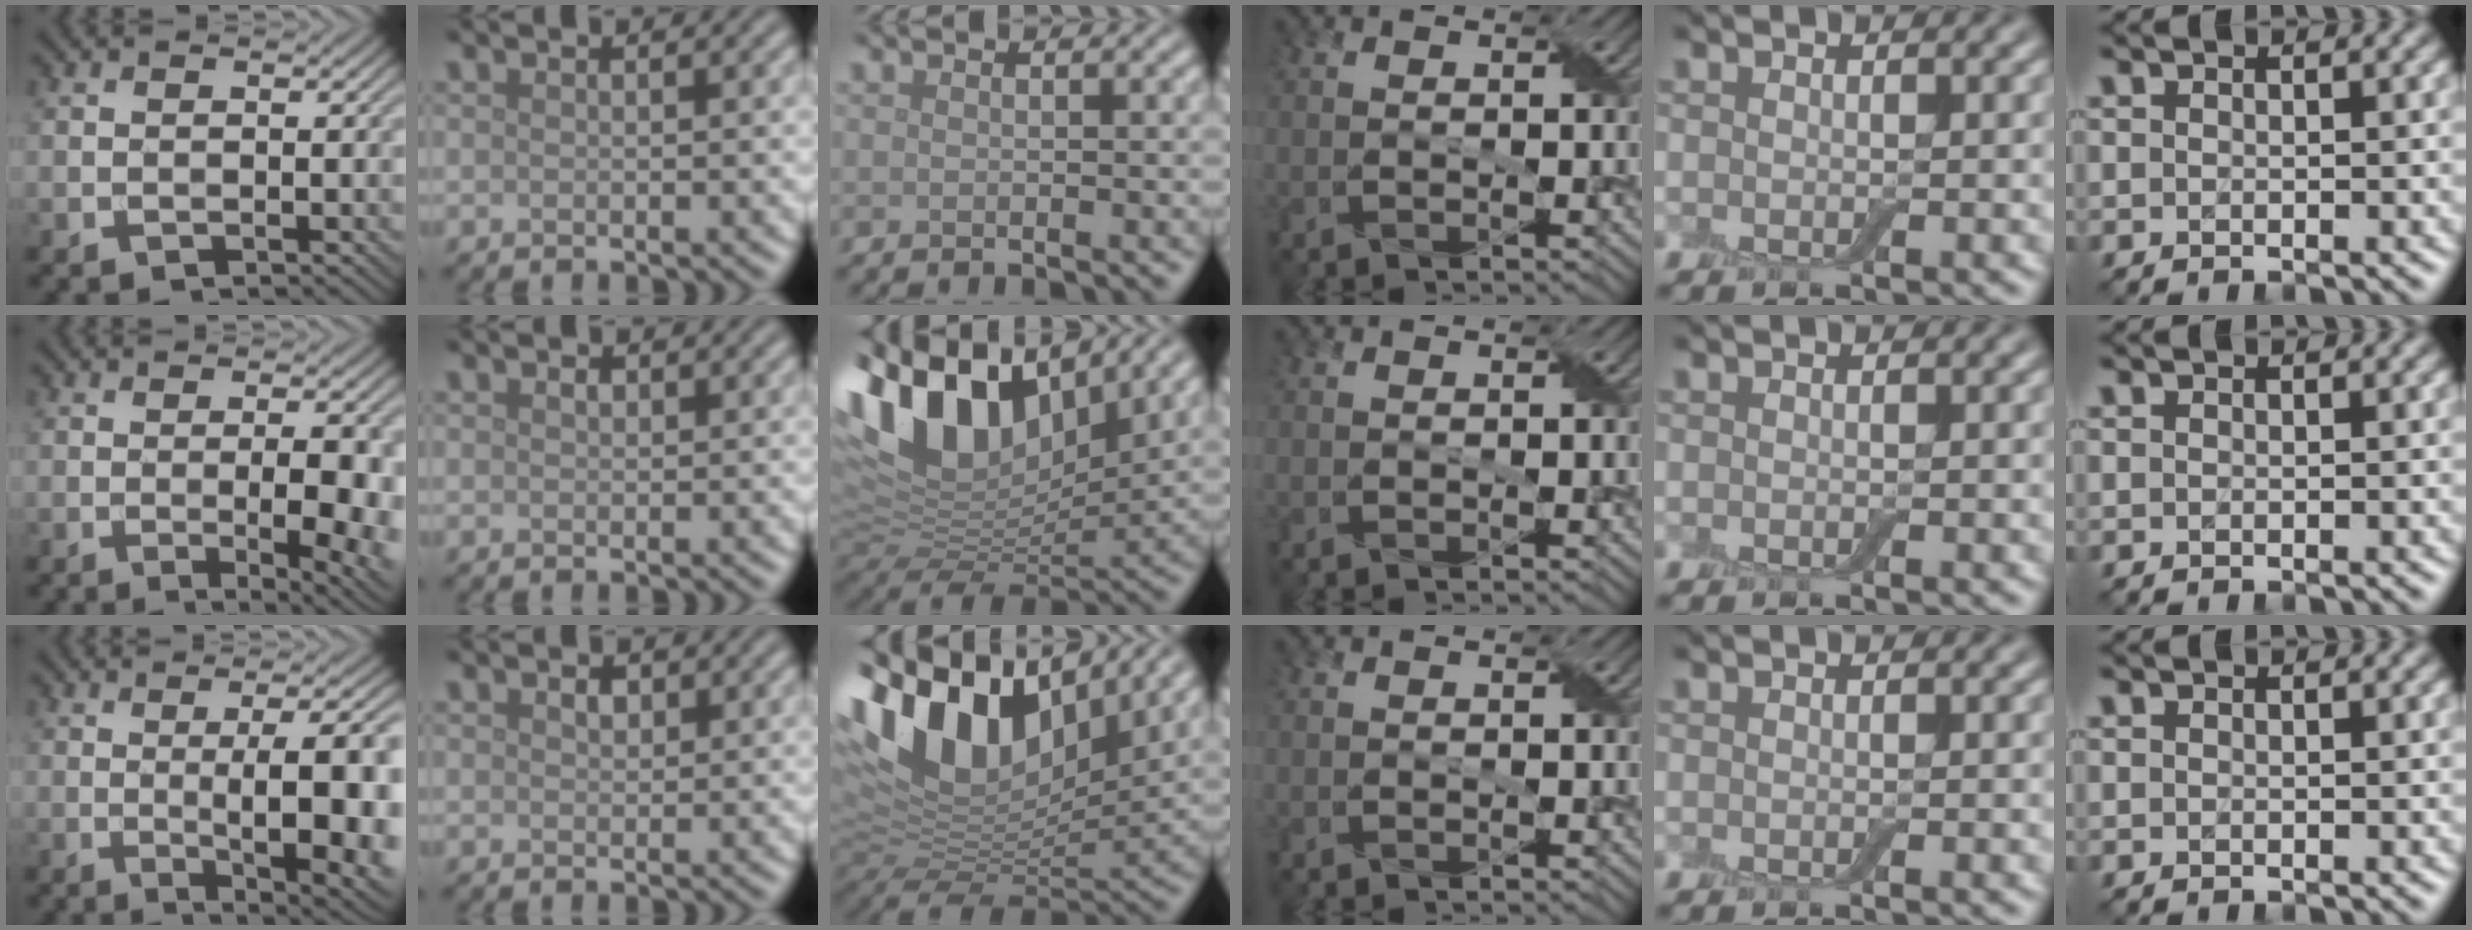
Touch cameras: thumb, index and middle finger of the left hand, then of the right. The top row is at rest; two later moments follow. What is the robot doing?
{"motion": "wrap", "object": "adhesive wrap"}